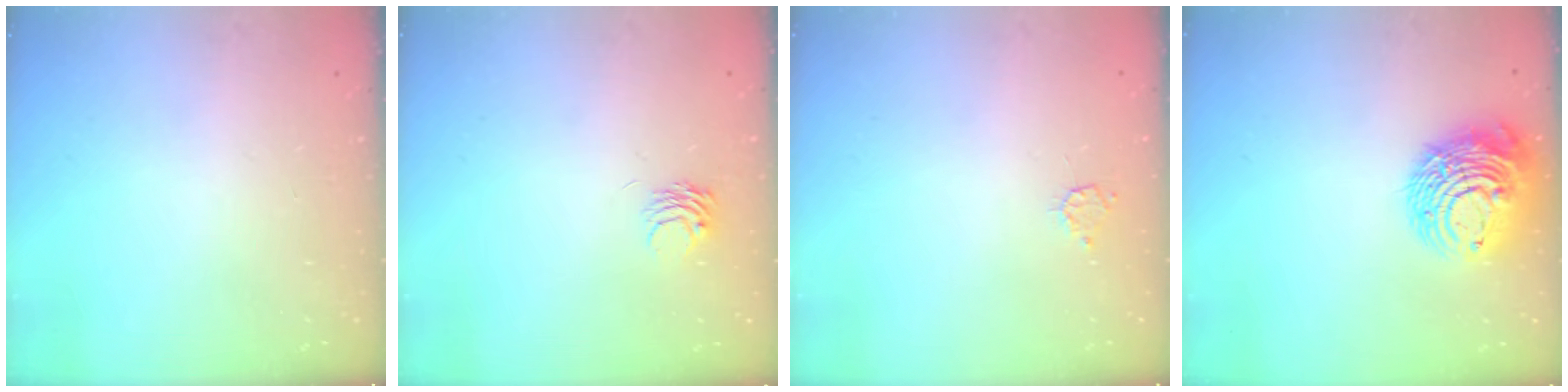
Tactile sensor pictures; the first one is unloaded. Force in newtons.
{"total": 3.2, "press": 3.2, "slide": 0.1}
{"total": 3.3, "press": 3.2, "slide": 0.3}
{"total": 13.3, "press": 13.2, "slide": 1.6}